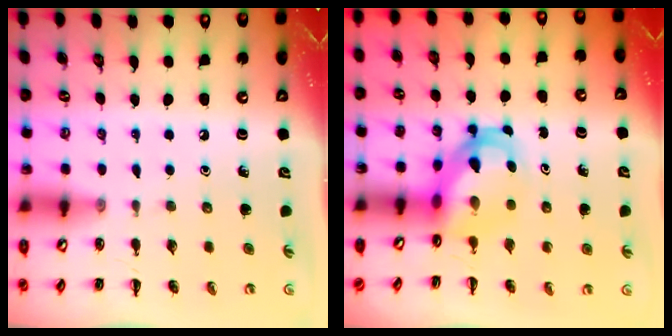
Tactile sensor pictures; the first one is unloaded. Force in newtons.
{"total": 4.8, "press": 4.6, "slide": 1.1}